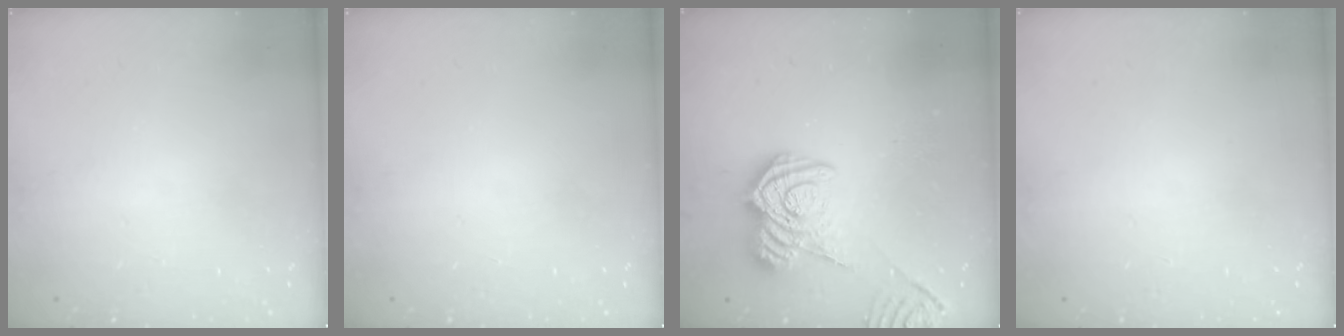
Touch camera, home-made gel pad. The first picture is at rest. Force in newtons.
{"total": 0.0}
{"total": 13.0, "press": 13.0, "slide": 1.0}
{"total": 0.0}